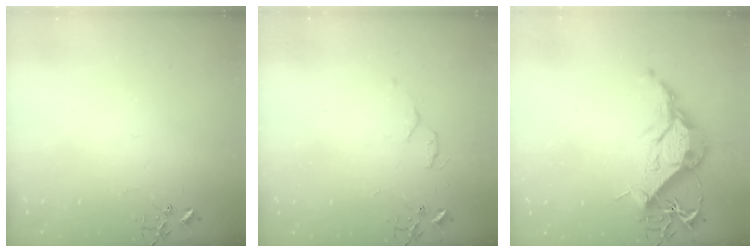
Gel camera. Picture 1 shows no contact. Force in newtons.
{"total": 4.7, "press": 4.7, "slide": 0.6}
{"total": 15.4, "press": 15.3, "slide": 1.3}